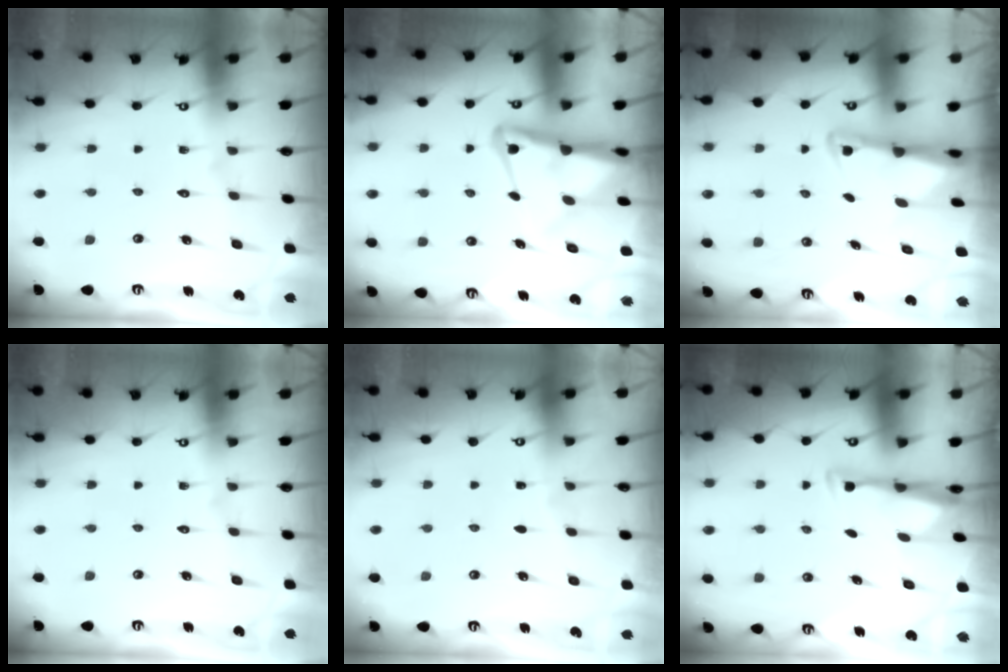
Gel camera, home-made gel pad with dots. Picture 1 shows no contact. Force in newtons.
{"total": 9.6, "press": 9.5, "slide": 1.1}
{"total": 2.8, "press": 2.8, "slide": 0.5}
{"total": 0.0}
{"total": 2.4, "press": 2.4, "slide": 0.3}
{"total": 3.4, "press": 3.3, "slide": 1.0}